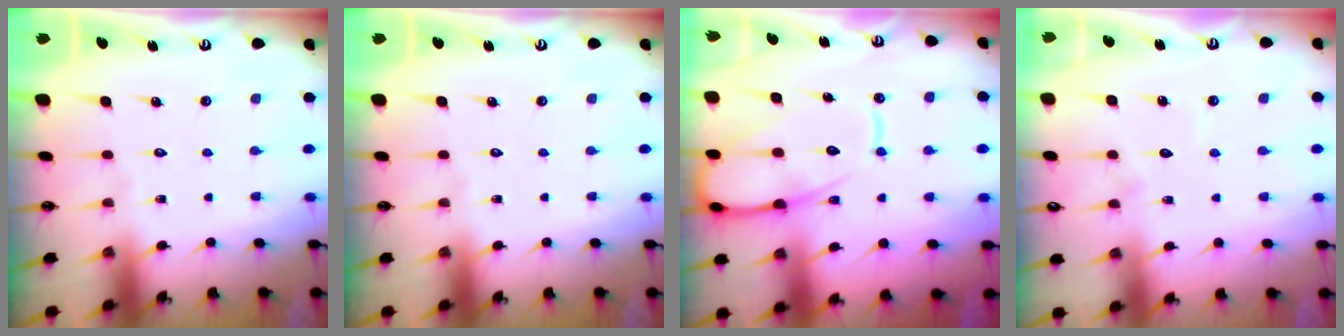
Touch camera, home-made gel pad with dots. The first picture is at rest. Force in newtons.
{"total": 0.0}
{"total": 13.0, "press": 12.9, "slide": 1.3}
{"total": 5.7, "press": 5.7, "slide": 0.6}